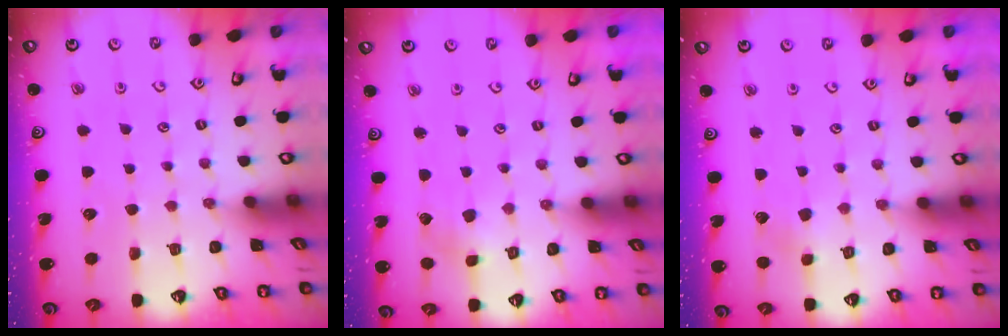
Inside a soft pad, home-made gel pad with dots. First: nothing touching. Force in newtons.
{"total": 2.9, "press": 2.9, "slide": 0.1}
{"total": 2.9, "press": 2.9, "slide": 0.4}